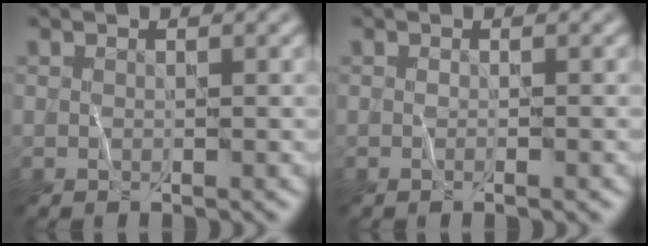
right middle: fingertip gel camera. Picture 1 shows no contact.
{"total": 0.6, "force": [-0.3, -0.1, 0.6], "torque": [-0.008, 0.000, -0.004]}